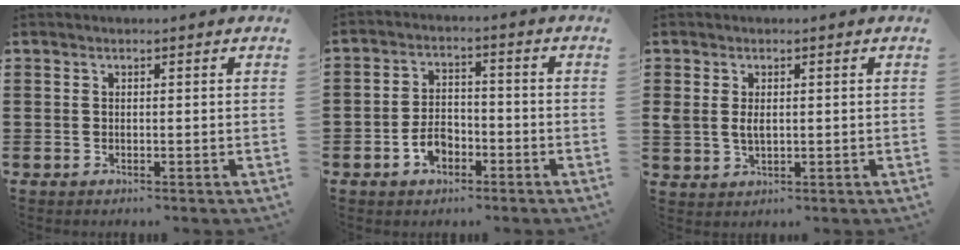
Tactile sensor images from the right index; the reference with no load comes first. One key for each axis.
{"total": 4.4, "fx": -2.3, "fy": 2.8, "fz": 2.5, "tx": -0.051, "ty": 0.005, "tz": -0.046}
{"total": 2.4, "fx": 0.4, "fy": 1.5, "fz": 1.8, "tx": -0.047, "ty": 0.004, "tz": 0.004}